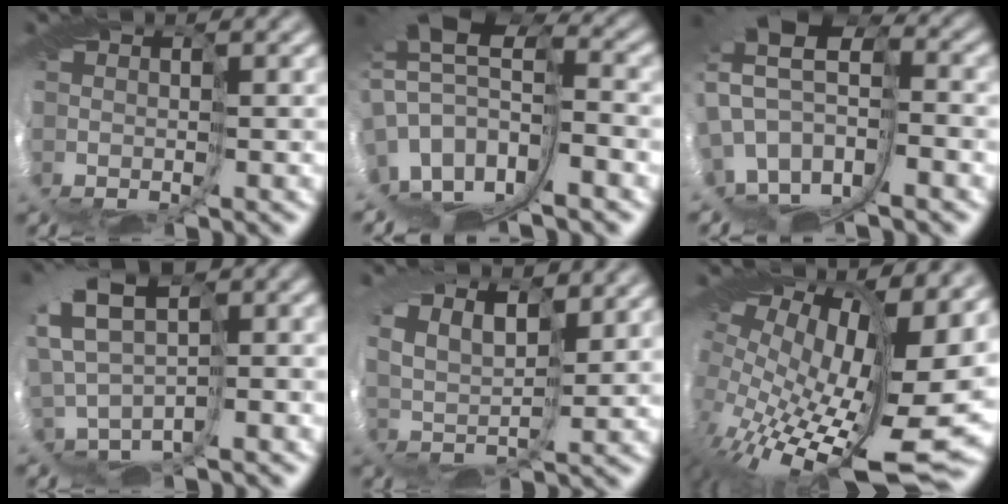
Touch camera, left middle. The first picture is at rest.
{"total": 9.0, "force": [-2.8, 5.4, 6.6], "torque": [-0.129, 0.008, -0.014]}
{"total": 10.5, "force": [0.7, 6.8, 8.1], "torque": [-0.181, -0.005, 0.043]}
{"total": 5.2, "force": [2.6, 2.3, 3.9], "torque": [-0.078, 0.045, 0.061]}
{"total": 3.4, "force": [3.4, 0.4, 0.4], "torque": [-0.010, 0.024, 0.050]}
{"total": 12.0, "force": [0.1, 5.8, 10.5], "torque": [-0.186, -0.048, 0.041]}